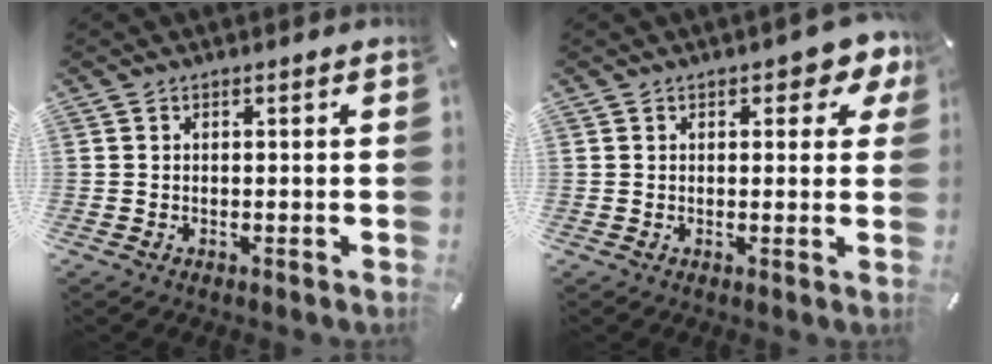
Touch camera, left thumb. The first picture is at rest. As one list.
[{"total": 4.3, "force": [2.1, 2.2, 3.0], "torque": [-0.040, 0.000, 0.031]}]